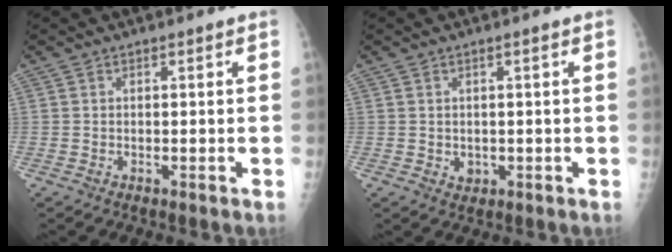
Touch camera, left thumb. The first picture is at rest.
{"total": 1.6, "force": [-0.1, 1.2, 1.0], "torque": [-0.008, 0.001, 0.004]}